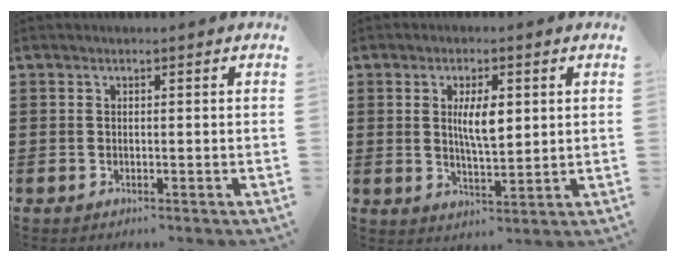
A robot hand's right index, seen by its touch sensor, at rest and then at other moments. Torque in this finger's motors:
{"motor_torque": [0.27, 0.00, 0.44, 0.07]}